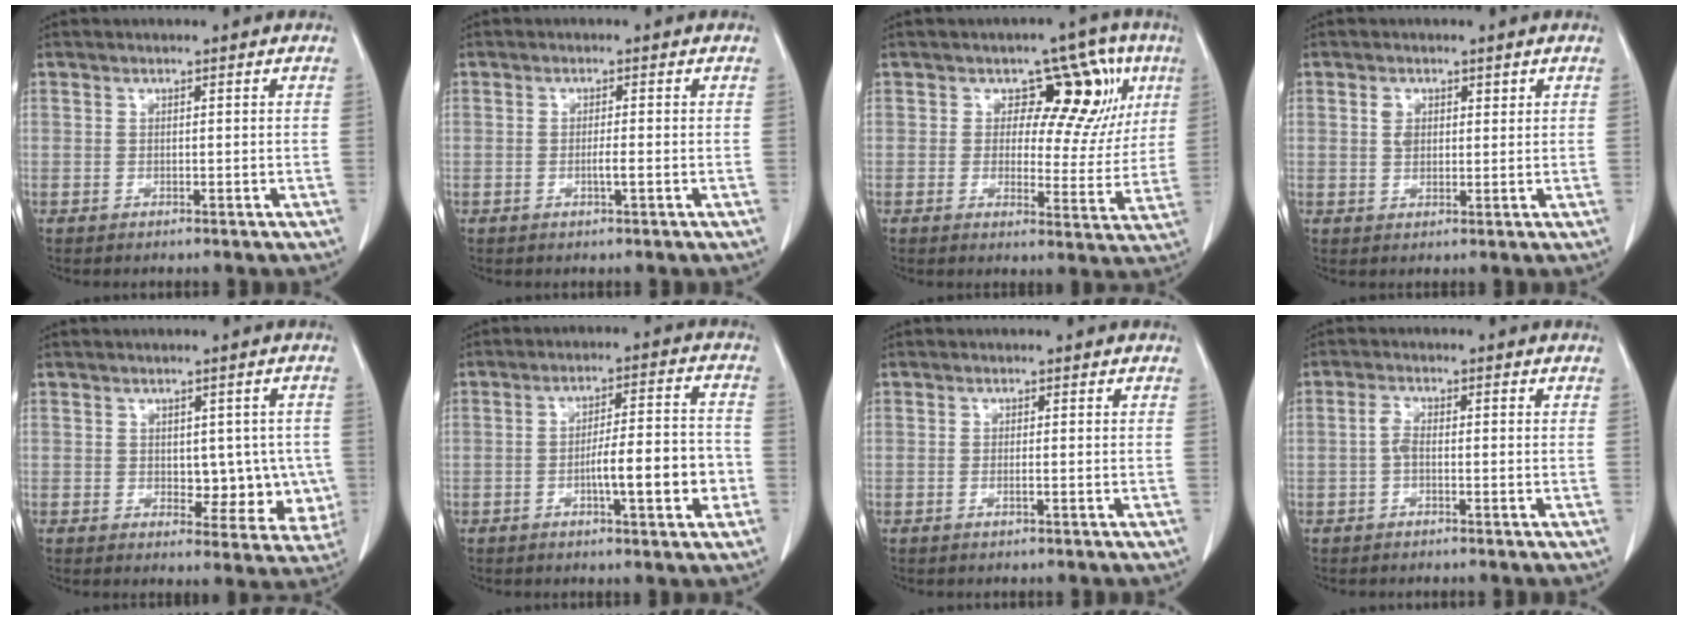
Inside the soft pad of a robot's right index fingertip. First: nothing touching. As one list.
[{"total": 1.8, "force": [-0.4, 0.0, 1.8], "torque": [-0.035, -0.003, -0.008]}, {"total": 11.4, "force": [4.4, 6.9, 7.9], "torque": [-0.070, 0.024, 0.058]}, {"total": 3.0, "force": [1.2, 2.1, 1.7], "torque": [-0.033, 0.007, 0.023]}, {"total": 7.7, "force": [0.0, 4.7, 6.1], "torque": [-0.051, 0.008, 0.010]}, {"total": 9.8, "force": [-2.7, 1.6, 9.3], "torque": [-0.147, 0.014, -0.040]}, {"total": 0.9, "force": [-0.2, 0.1, 0.9], "torque": [-0.020, -0.002, -0.003]}, {"total": 2.5, "force": [-0.3, 1.1, 2.2], "torque": [-0.048, 0.008, -0.008]}]